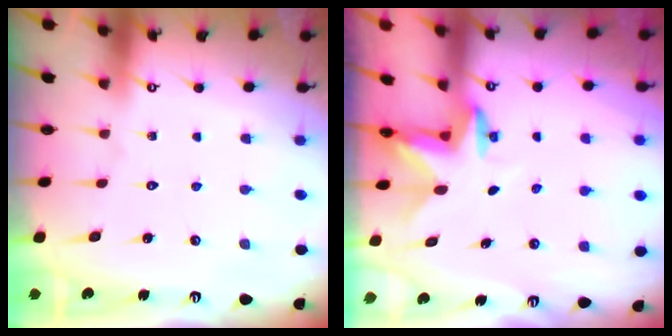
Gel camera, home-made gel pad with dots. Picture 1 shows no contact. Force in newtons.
{"total": 2.6, "press": 2.5, "slide": 0.4}